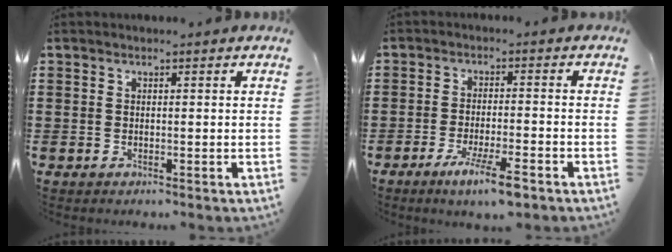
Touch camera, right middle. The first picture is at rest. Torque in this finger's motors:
{"motor_torque": [2.14, 0.00, 0.43, 0.17]}